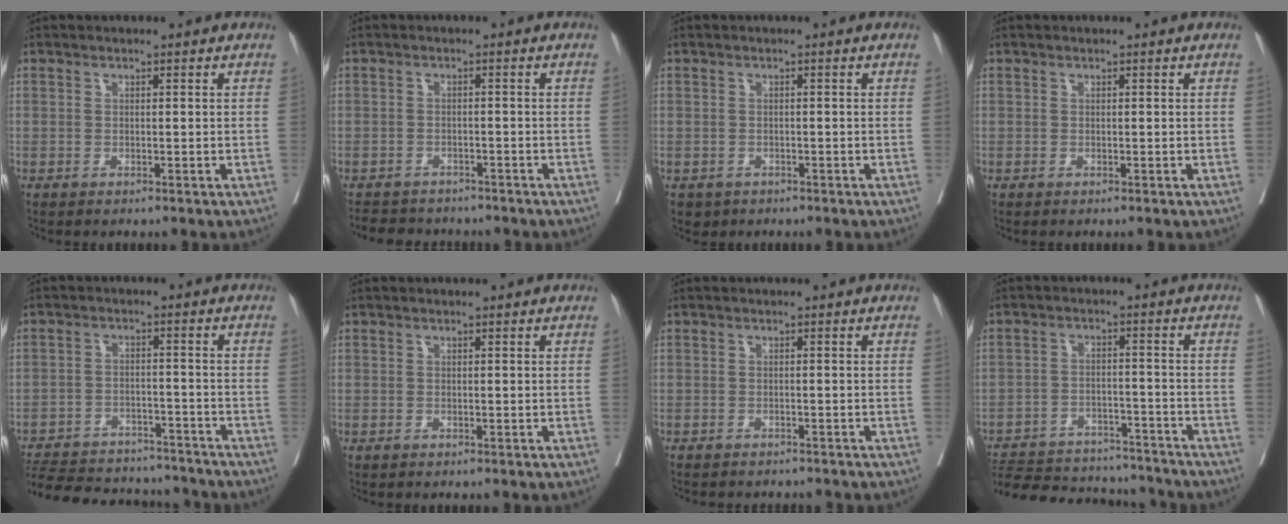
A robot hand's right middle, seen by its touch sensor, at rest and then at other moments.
{"total": 6.9, "force": [-6.3, 2.4, 1.4], "torque": [-0.019, -0.002, -0.087]}
{"total": 2.4, "force": [-1.5, 1.8, 0.3], "torque": [-0.003, 0.002, -0.023]}
{"total": 0.0}
{"total": 18.2, "force": [-16.6, 5.4, 5.1], "torque": [-0.118, 0.001, -0.231]}
{"total": 0.0}
{"total": 6.0, "force": [-5.5, 1.6, 1.6], "torque": [-0.015, -0.004, -0.068]}
{"total": 18.3, "force": [-17.0, 4.6, 4.9], "torque": [-0.107, 0.002, -0.239]}